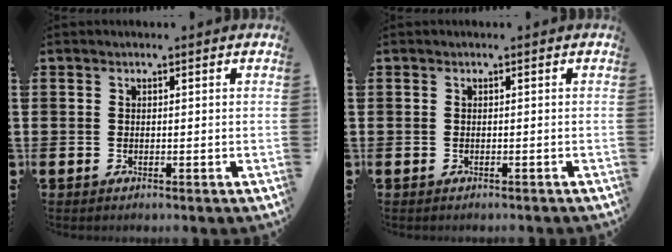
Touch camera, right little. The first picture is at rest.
{"total": 0.0}